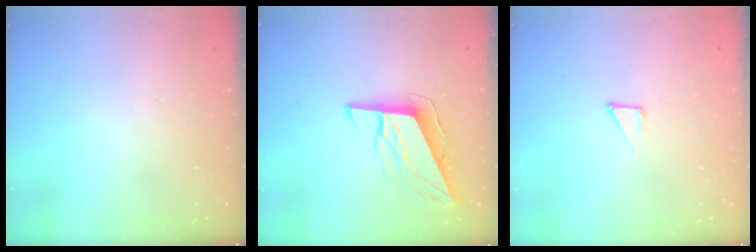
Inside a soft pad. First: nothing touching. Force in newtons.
{"total": 9.8, "press": 9.6, "slide": 2.3}
{"total": 2.7, "press": 2.7, "slide": 0.3}